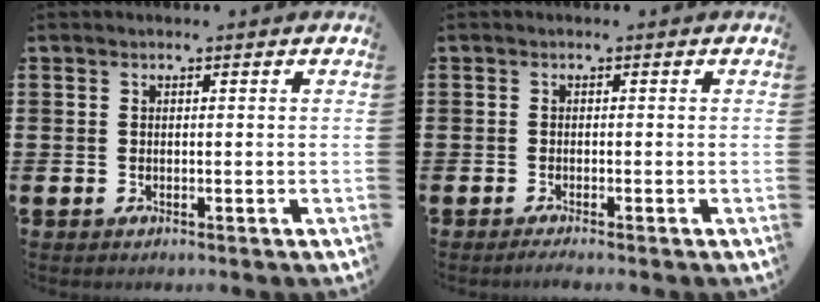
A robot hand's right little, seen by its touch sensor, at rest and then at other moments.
{"total": 0.8, "force": [-0.6, 0.0, 0.5], "torque": [-0.008, -0.002, -0.011]}